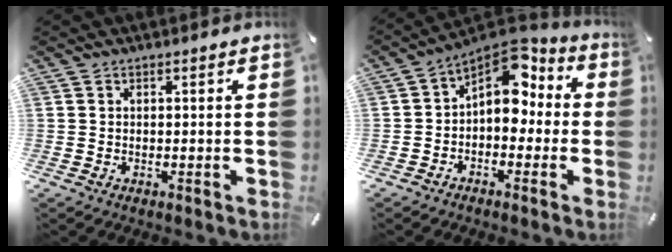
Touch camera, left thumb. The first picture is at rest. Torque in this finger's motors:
{"motor_torque": [1.85, 3.16, 1.03, -0.58, 0.39]}